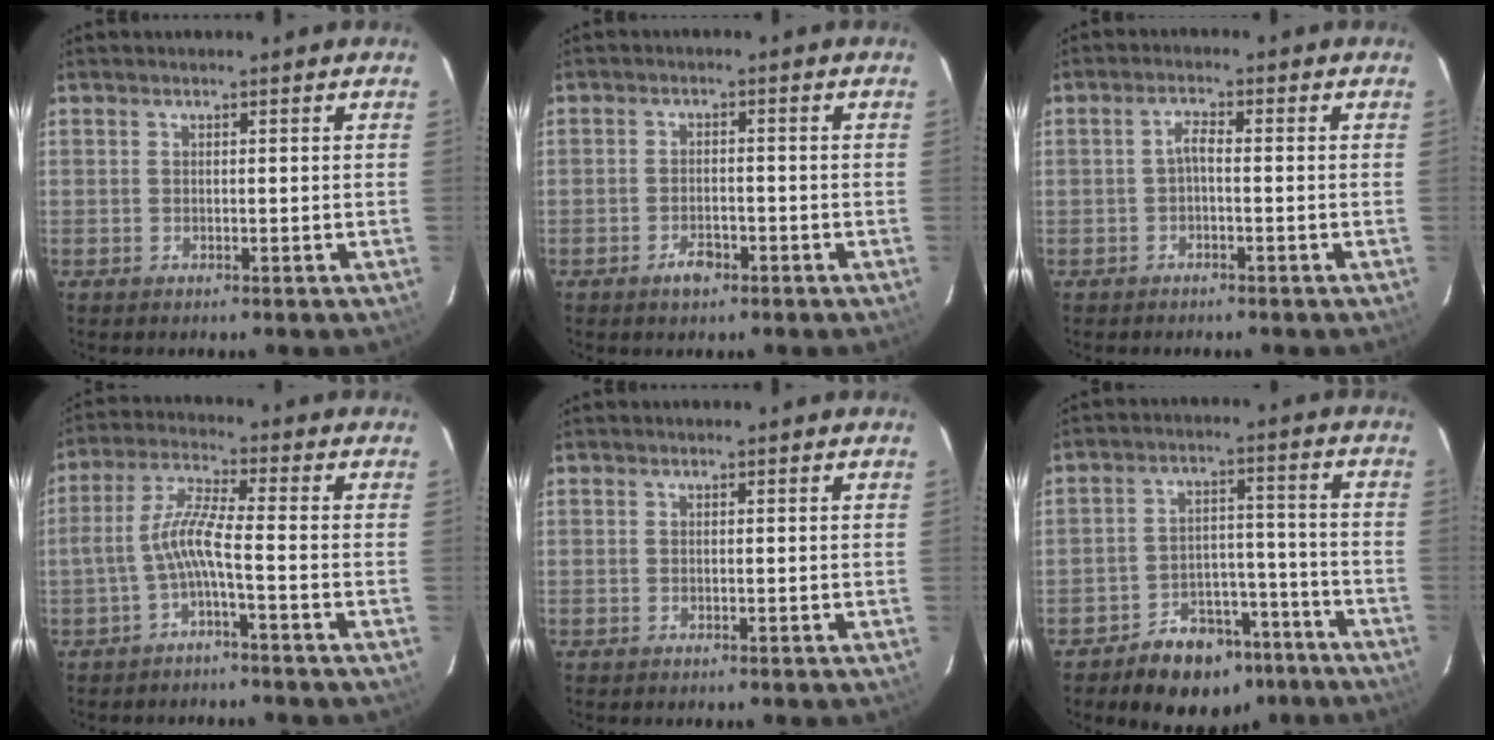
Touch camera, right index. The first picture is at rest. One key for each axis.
{"total": 3.3, "fx": -2.1, "fy": 1.8, "fz": 1.9, "tx": -0.039, "ty": 0.001, "tz": -0.034}
{"total": 1.9, "fx": -0.8, "fy": 0.5, "fz": 1.7, "tx": -0.034, "ty": 0.008, "tz": -0.016}
{"total": 6.5, "fx": -2.6, "fy": 0.2, "fz": 6.0, "tx": -0.144, "ty": 0.015, "tz": -0.049}
{"total": 0.0}
{"total": 12.4, "fx": -8.9, "fy": 7.7, "fz": 3.9, "tx": -0.069, "ty": 0.039, "tz": -0.110}